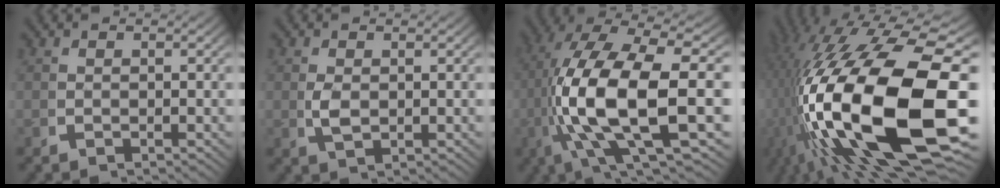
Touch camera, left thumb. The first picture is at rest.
{"total": 2.0, "force": [0.4, 1.3, 1.5], "torque": [-0.042, -0.009, 0.019]}
{"total": 17.8, "force": [-0.3, 8.8, 15.5], "torque": [-0.330, -0.045, 0.023]}
{"total": 28.4, "force": [-2.2, 14.9, 24.1], "torque": [-0.484, -0.080, 0.023]}